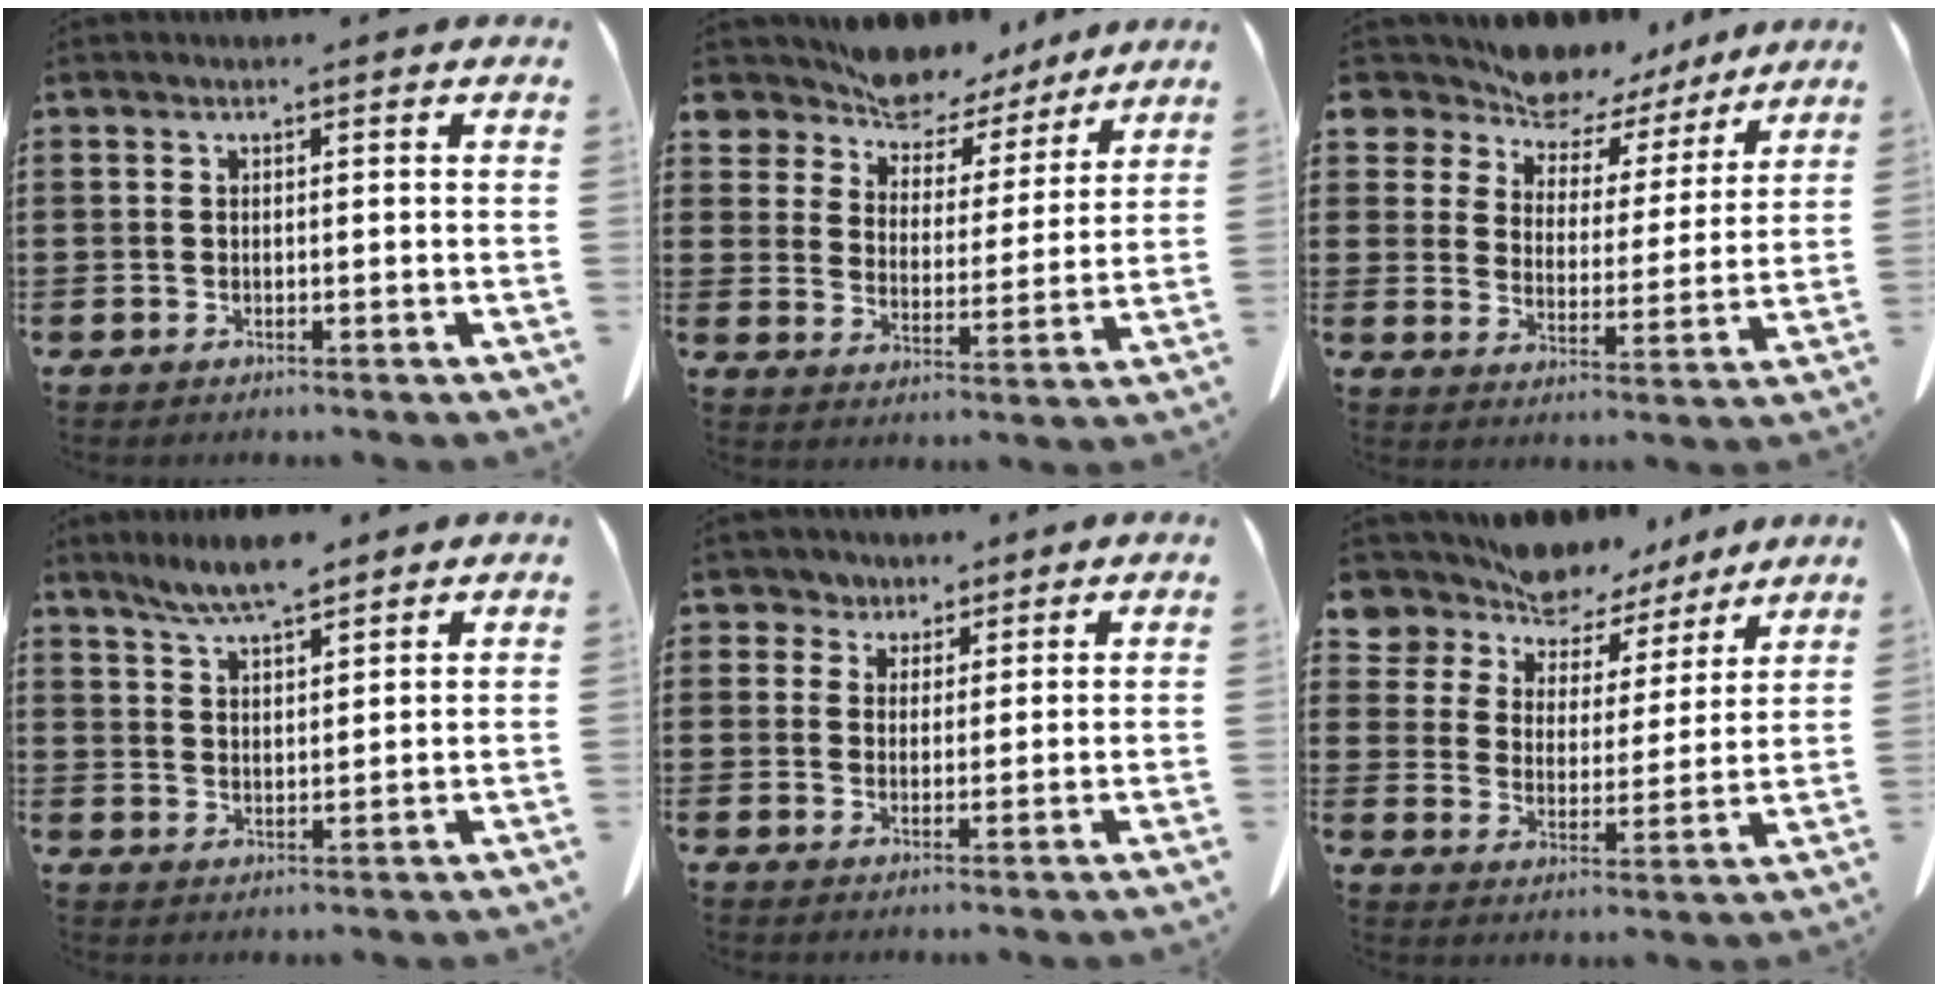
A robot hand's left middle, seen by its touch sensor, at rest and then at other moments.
{"total": 8.3, "force": [7.9, 2.5, 0.8], "torque": [-0.053, -0.055, 0.144]}
{"total": 8.2, "force": [7.8, 2.6, 0.6], "torque": [-0.050, -0.056, 0.142]}
{"total": 6.2, "force": [5.5, 0.7, 2.7], "torque": [-0.067, -0.014, 0.103]}
{"total": 3.6, "force": [2.9, 2.2, 0.1], "torque": [-0.022, 0.001, 0.053]}
{"total": 8.6, "force": [8.2, 2.6, 0.2], "torque": [-0.042, -0.060, 0.152]}